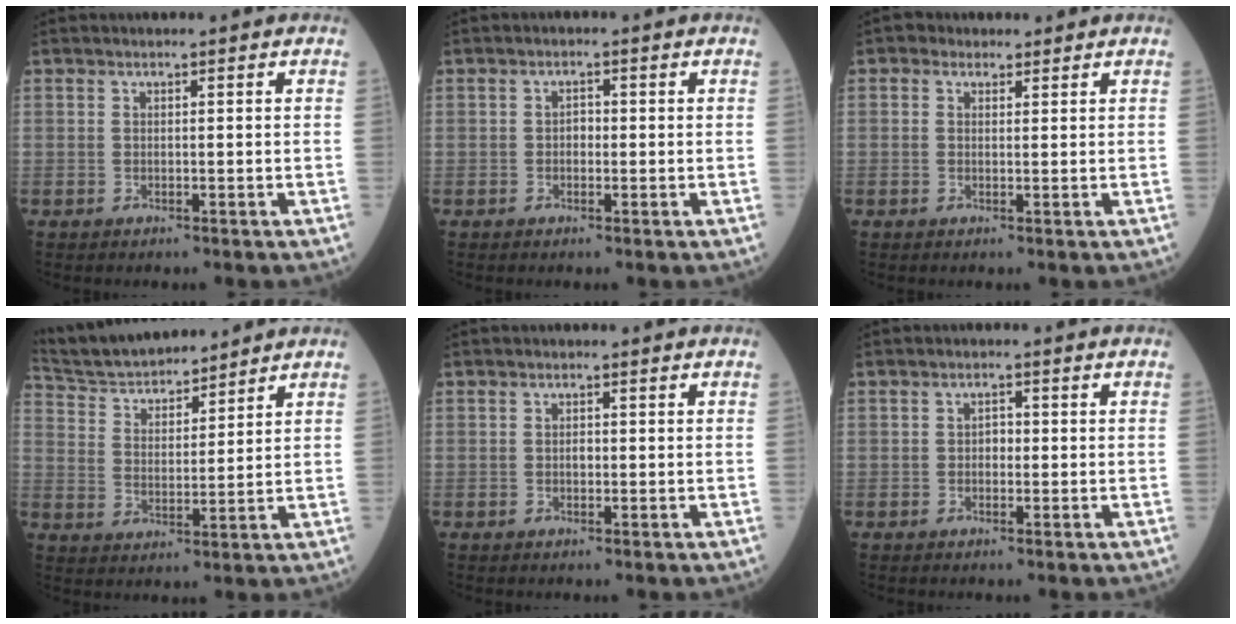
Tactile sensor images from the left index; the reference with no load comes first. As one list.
[{"total": 1.4, "force": [-0.2, 1.0, 1.0], "torque": [-0.013, 0.004, -0.006]}, {"total": 2.2, "force": [1.3, 1.7, 0.4], "torque": [-0.005, 0.014, 0.016]}, {"total": 13.0, "force": [12.1, 2.5, 3.9], "torque": [-0.076, 0.027, 0.222]}, {"total": 1.0, "force": [-0.1, 0.6, 0.7], "torque": [-0.013, 0.002, -0.002]}, {"total": 1.6, "force": [-0.1, 1.1, 1.1], "torque": [-0.013, 0.005, -0.005]}]